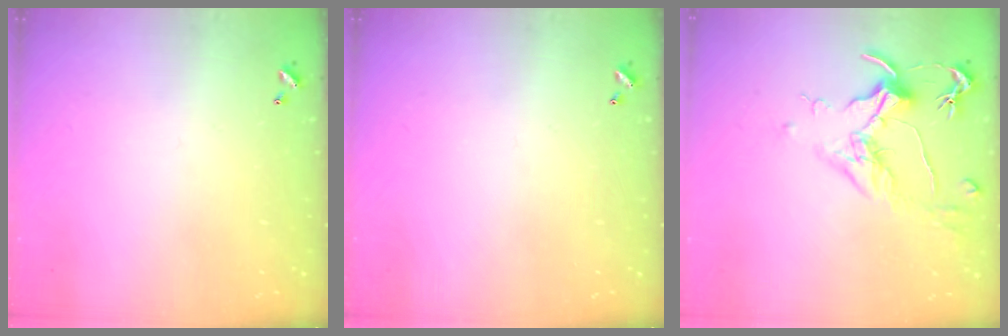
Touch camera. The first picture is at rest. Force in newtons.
{"total": 0.0}
{"total": 1.8, "press": 1.5, "slide": 0.9}